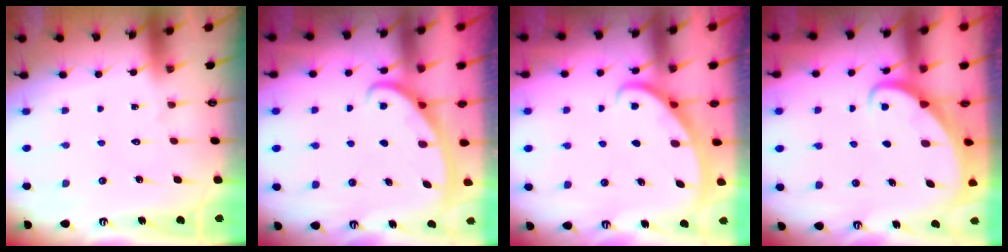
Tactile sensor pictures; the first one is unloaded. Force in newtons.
{"total": 2.9, "press": 2.9, "slide": 0.4}
{"total": 3.0, "press": 3.0, "slide": 0.1}
{"total": 2.5, "press": 2.5, "slide": 0.2}